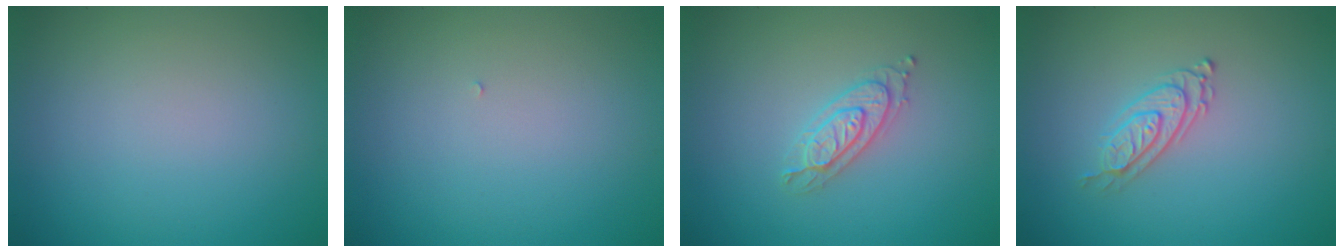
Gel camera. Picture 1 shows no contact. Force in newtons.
{"total": 0.0}
{"total": 2.2, "press": 2.1, "slide": 0.5}
{"total": 2.4, "press": 2.0, "slide": 1.4}